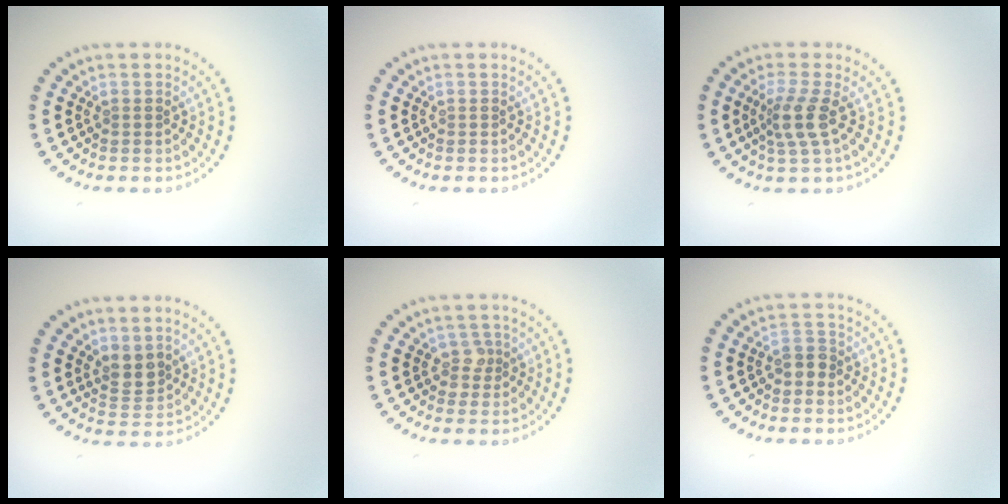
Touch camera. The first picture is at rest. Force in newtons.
{"total": 0.0}
{"total": 2.8, "press": 2.1, "slide": 1.8}
{"total": 2.1, "press": 1.8, "slide": 1.0}
{"total": 1.5, "press": 1.2, "slide": 1.0}
{"total": 1.4, "press": 1.2, "slide": 0.7}